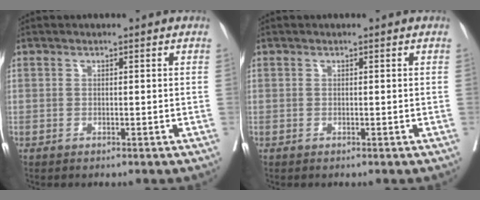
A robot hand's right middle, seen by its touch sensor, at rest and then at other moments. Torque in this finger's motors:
{"motor_torque": [0.00, 0.00, 0.00, 0.00]}